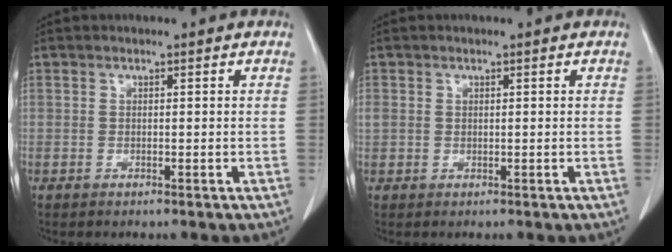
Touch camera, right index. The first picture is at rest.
{"total": 1.1, "force": [0.1, 1.0, 0.5], "torque": [-0.020, 0.015, 0.007]}